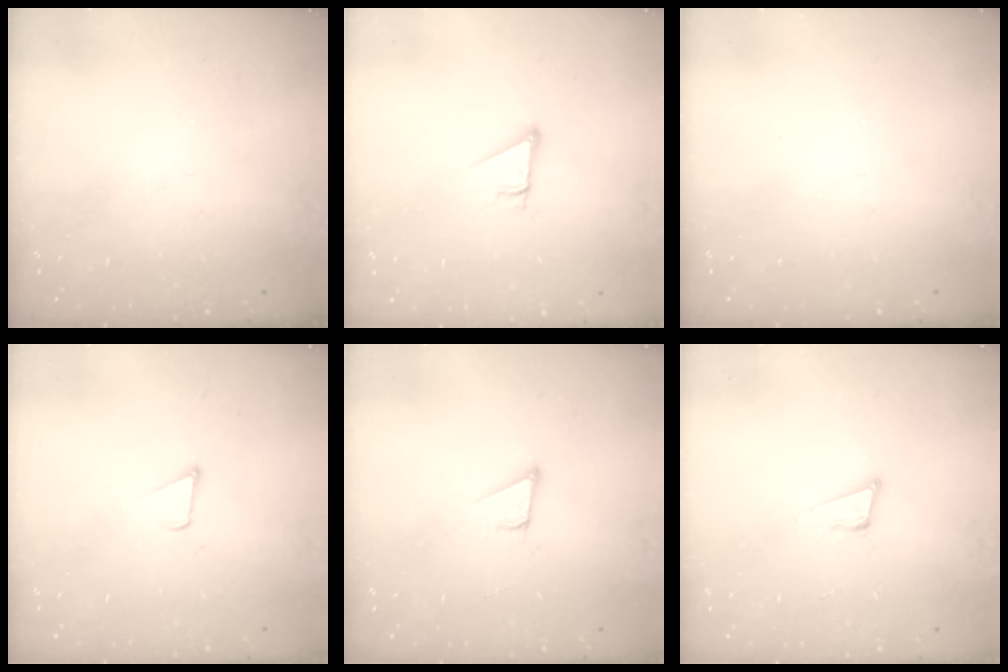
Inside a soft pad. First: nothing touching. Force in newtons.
{"total": 3.3, "press": 3.3, "slide": 0.2}
{"total": 0.0}
{"total": 1.7, "press": 1.7, "slide": 0.1}
{"total": 3.2, "press": 3.2, "slide": 0.2}
{"total": 6.4, "press": 5.8, "slide": 2.6}